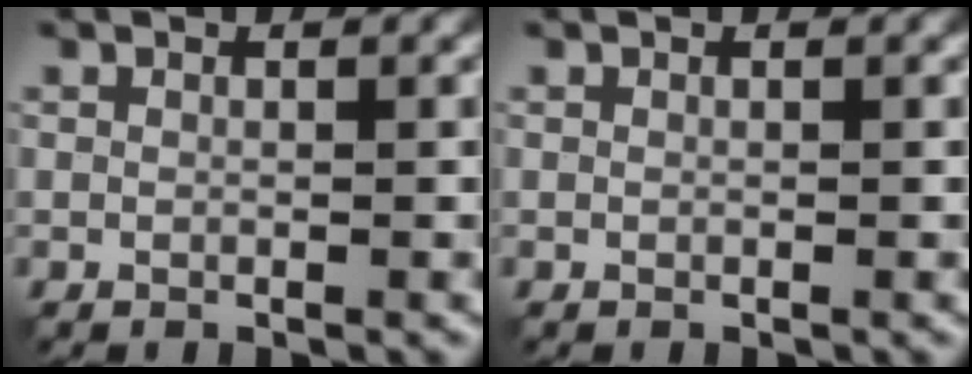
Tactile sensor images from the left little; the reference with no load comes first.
{"total": 0.0}